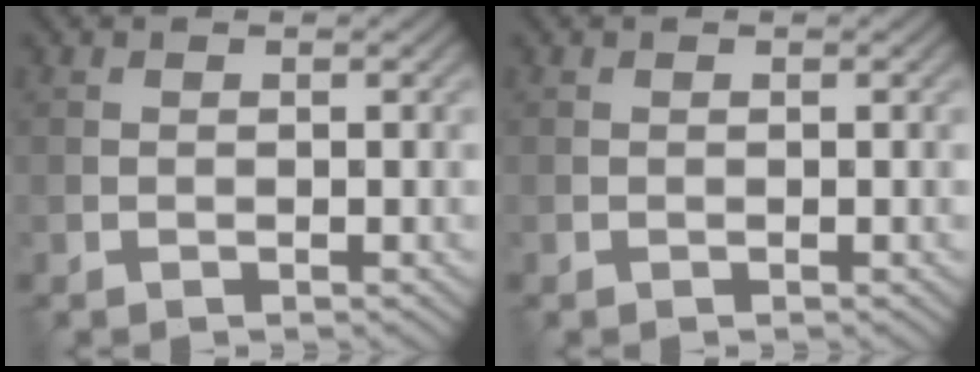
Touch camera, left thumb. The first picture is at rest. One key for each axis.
{"total": 0.0}